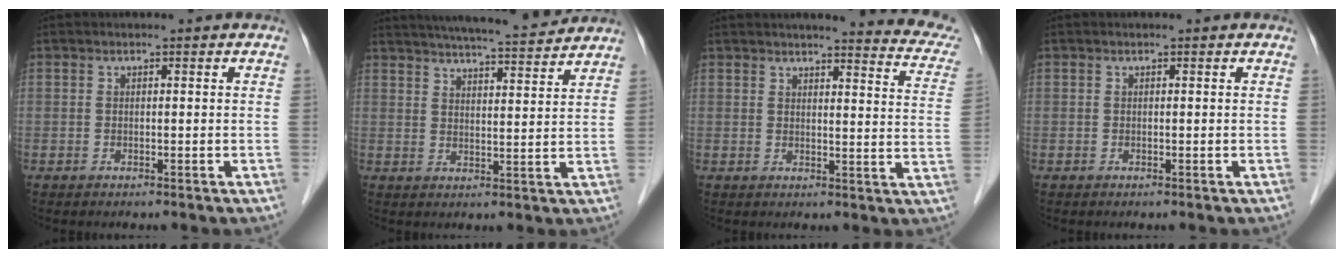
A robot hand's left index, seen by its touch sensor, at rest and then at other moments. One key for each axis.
{"total": 14.2, "fx": 13.1, "fy": 0.7, "fz": 5.4, "tx": -0.091, "ty": 0.008, "tz": 0.180}
{"total": 13.6, "fx": 12.5, "fy": 1.3, "fz": 5.4, "tx": -0.046, "ty": -0.051, "tz": 0.114}
{"total": 0.0}